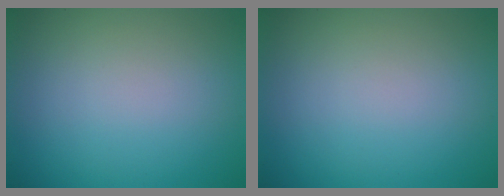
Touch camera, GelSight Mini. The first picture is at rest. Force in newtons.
{"total": 0.0}